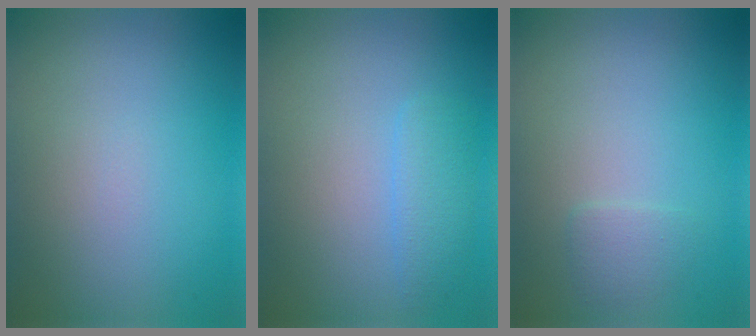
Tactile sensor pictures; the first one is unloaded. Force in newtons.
{"total": 1.9, "press": 1.9, "slide": 0.2}
{"total": 1.2, "press": 1.1, "slide": 0.3}